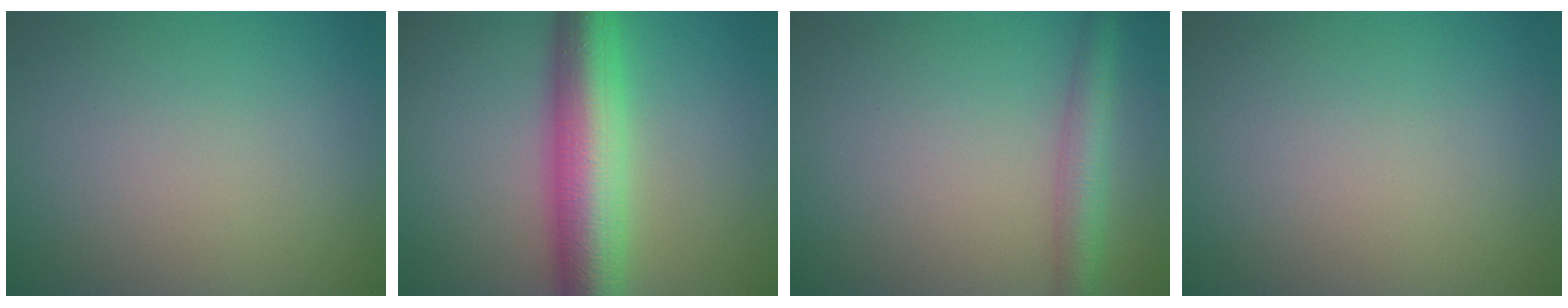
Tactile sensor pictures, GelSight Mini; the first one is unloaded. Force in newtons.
{"total": 8.9, "press": 8.9, "slide": 0.1}
{"total": 3.5, "press": 3.5, "slide": 0.1}
{"total": 0.0}